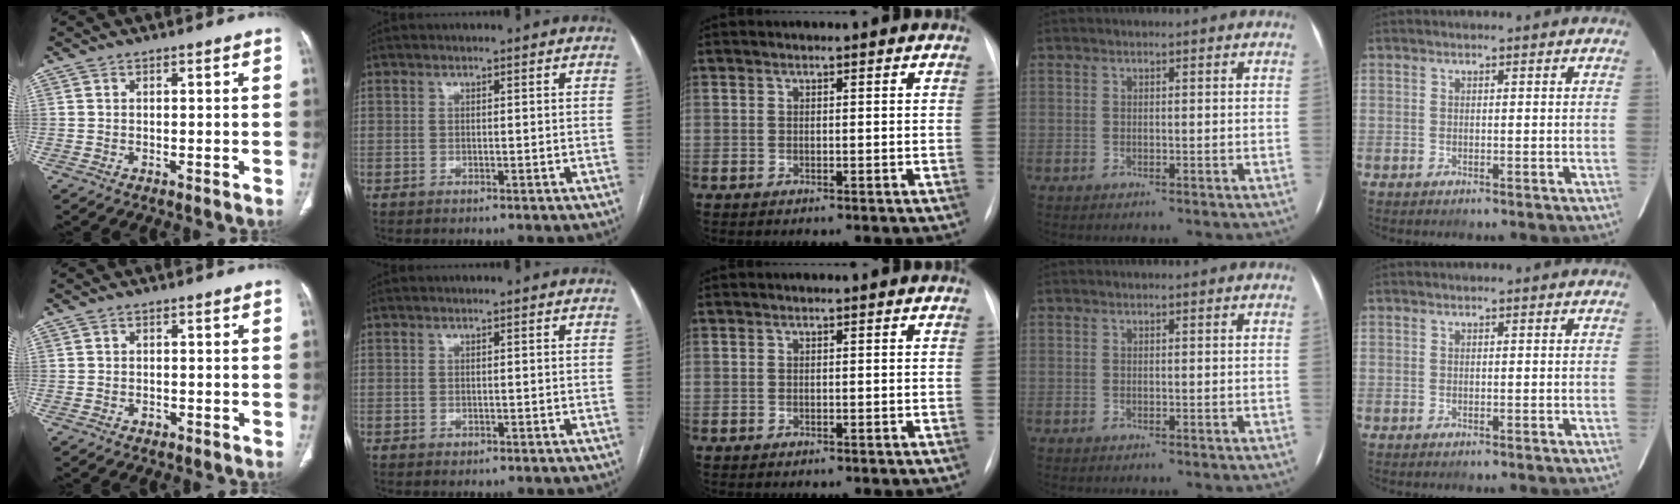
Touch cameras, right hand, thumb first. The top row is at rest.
{"thumb": {"total": 1.0, "force": [-0.5, 0.7, 0.4], "torque": [-0.004, 0.003, -0.007]}}